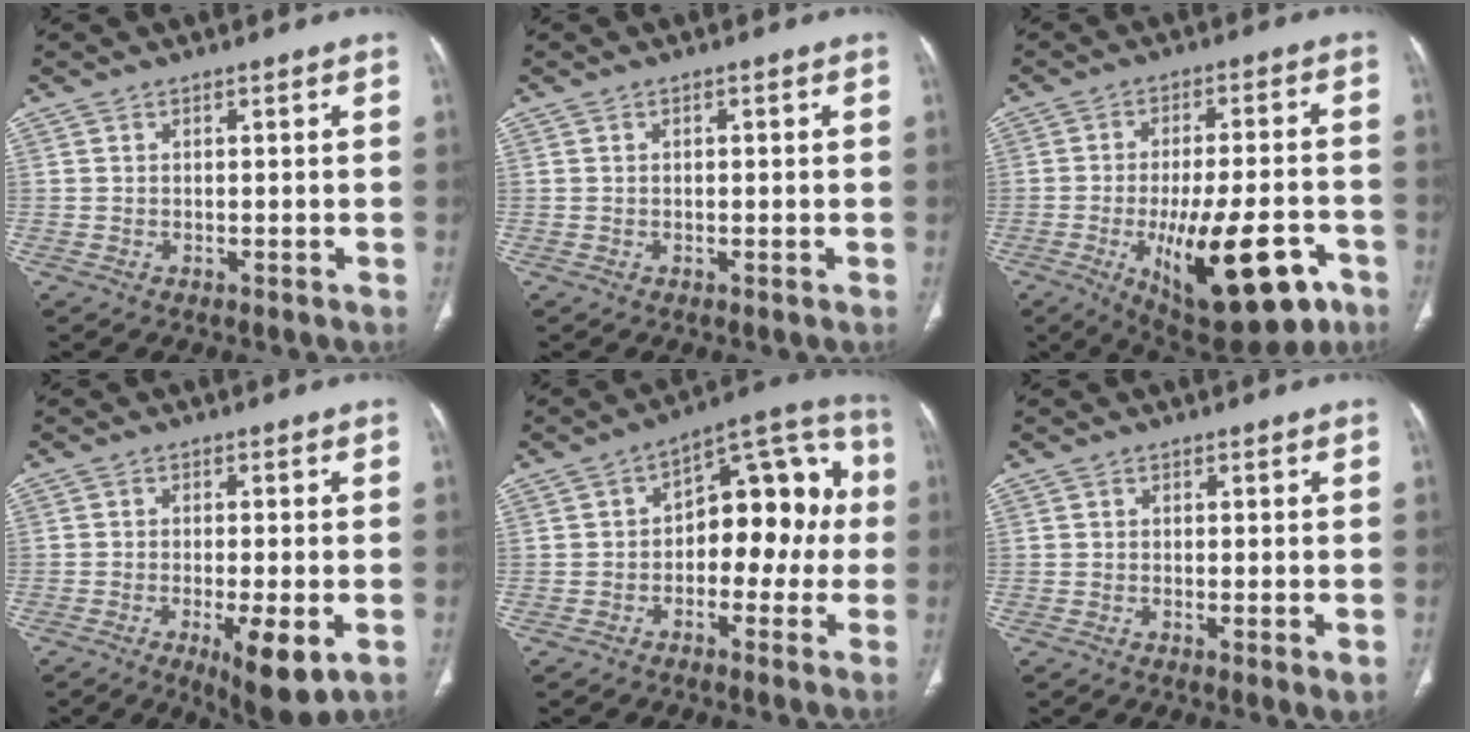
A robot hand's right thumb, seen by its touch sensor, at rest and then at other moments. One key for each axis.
{"total": 0.6, "fx": 0.1, "fy": 0.3, "fz": 0.5, "tx": -0.010, "ty": 0.000, "tz": 0.002}
{"total": 20.9, "fx": -8.3, "fy": 8.1, "fz": 17.4, "tx": -0.239, "ty": 0.018, "tz": -0.105}
{"total": 11.0, "fx": -4.0, "fy": 3.0, "fz": 9.8, "tx": -0.150, "ty": -0.013, "tz": -0.056}
{"total": 15.3, "fx": -0.5, "fy": 9.1, "fz": 12.3, "tx": -0.109, "ty": 0.054, "tz": -0.020}
{"total": 1.1, "fx": -0.2, "fy": 0.2, "fz": 1.0, "tx": -0.024, "ty": -0.005, "tz": -0.005}